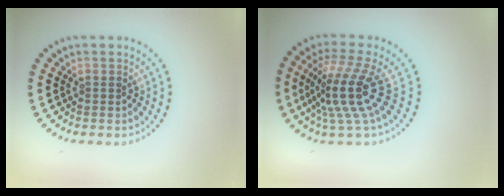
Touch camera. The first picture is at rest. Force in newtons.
{"total": 5.1, "press": 3.6, "slide": 3.6}